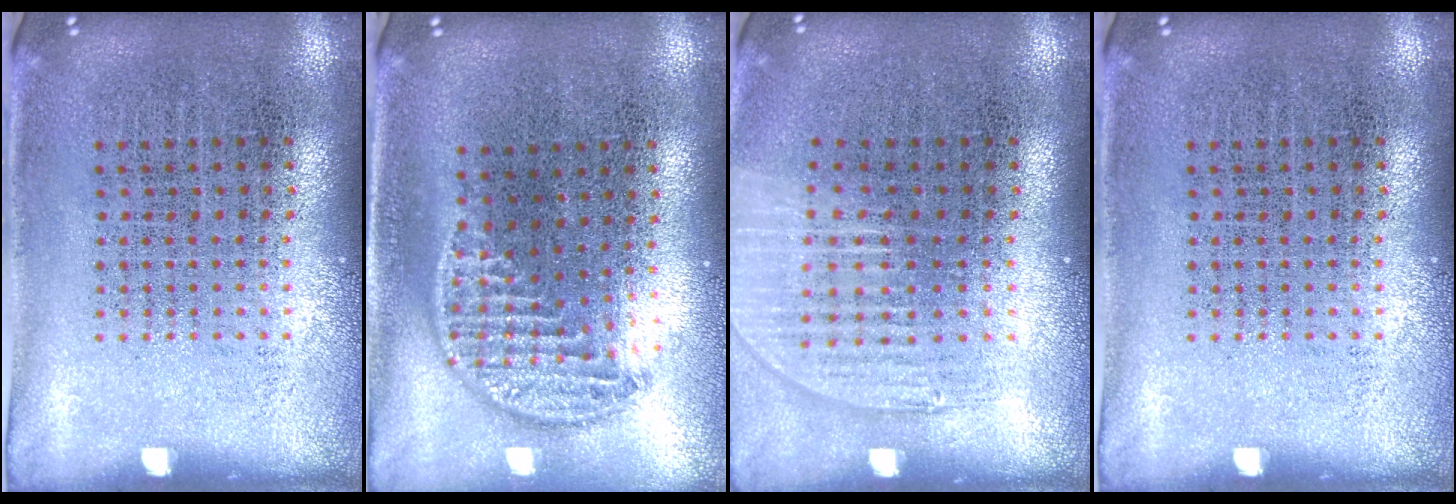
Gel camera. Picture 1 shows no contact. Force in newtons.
{"total": 1.3, "press": 1.2, "slide": 0.7}
{"total": 1.2, "press": 1.1, "slide": 0.5}
{"total": 0.0}